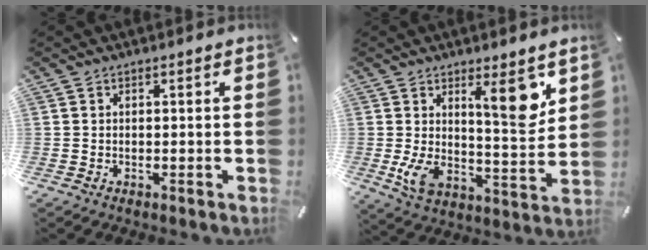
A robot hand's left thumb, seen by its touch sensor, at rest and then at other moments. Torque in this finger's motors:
{"motor_torque": [2.22, 2.12, 1.69, -0.80, 0.49]}